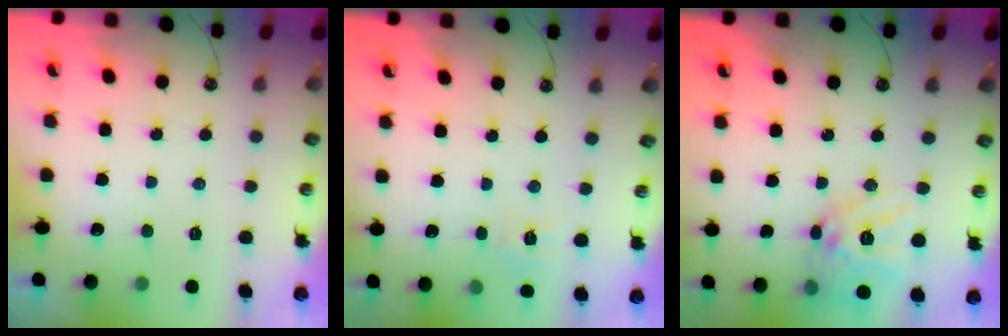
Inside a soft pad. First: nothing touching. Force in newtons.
{"total": 5.3, "press": 5.2, "slide": 0.7}
{"total": 15.4, "press": 15.3, "slide": 1.4}